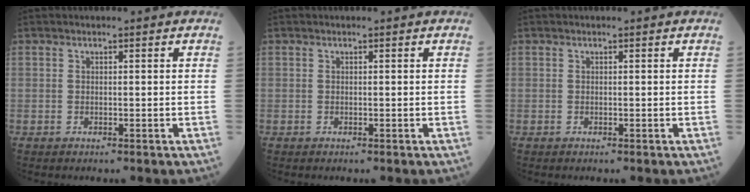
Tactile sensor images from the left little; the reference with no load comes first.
{"total": 0.0}
{"total": 0.0}